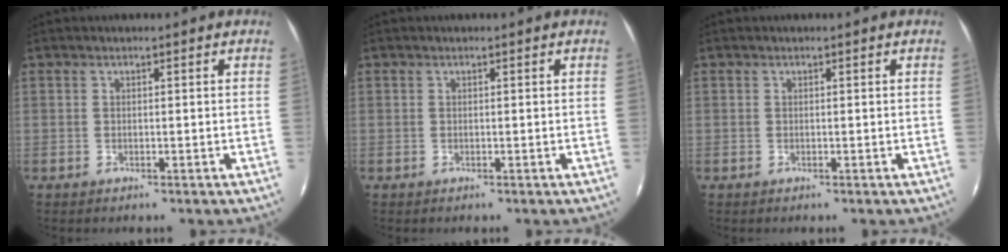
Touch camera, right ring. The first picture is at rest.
{"total": 0.0}
{"total": 0.0}